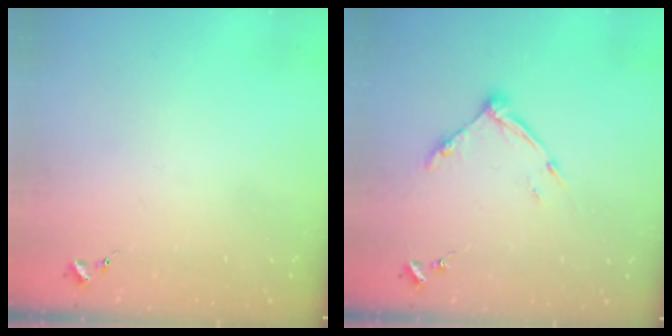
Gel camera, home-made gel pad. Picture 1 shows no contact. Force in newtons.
{"total": 9.3, "press": 9.3, "slide": 0.4}